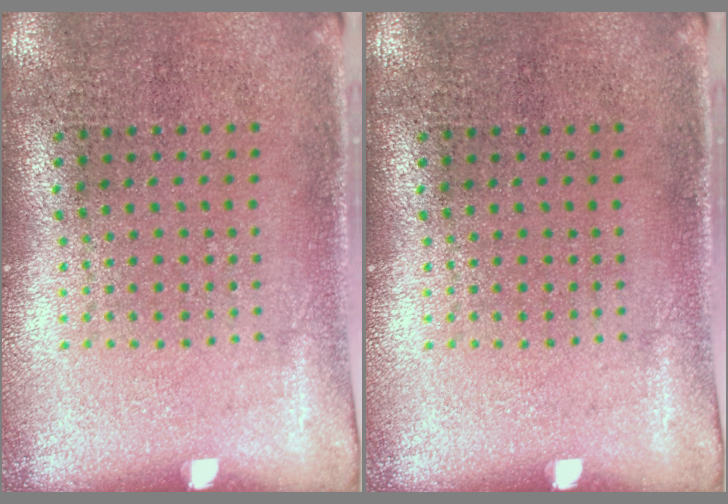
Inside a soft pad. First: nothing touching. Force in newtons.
{"total": 0.0}